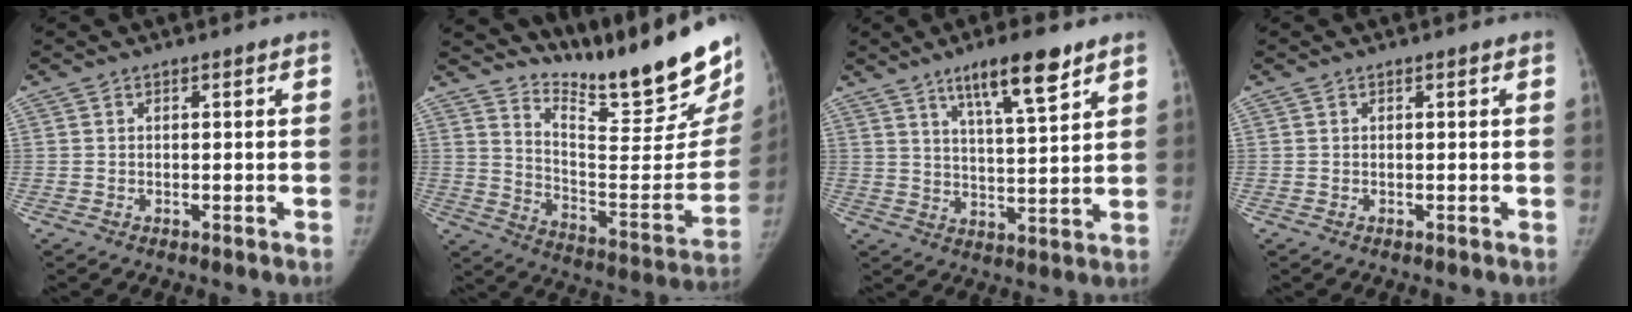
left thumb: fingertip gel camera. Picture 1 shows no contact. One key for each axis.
{"total": 26.6, "fx": 20.5, "fy": 4.8, "fz": 16.2, "tx": -0.216, "ty": -0.147, "tz": 0.304}
{"total": 11.1, "fx": 7.1, "fy": 2.0, "fz": 8.3, "tx": -0.127, "ty": -0.037, "tz": 0.120}
{"total": 0.0}